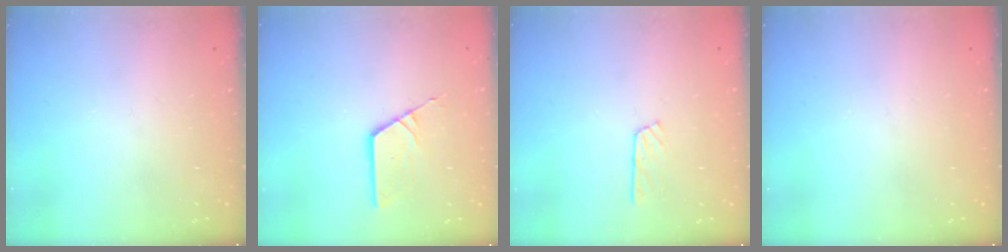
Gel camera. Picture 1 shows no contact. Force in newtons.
{"total": 4.8, "press": 4.7, "slide": 0.2}
{"total": 5.8, "press": 5.8, "slide": 0.4}
{"total": 0.0}